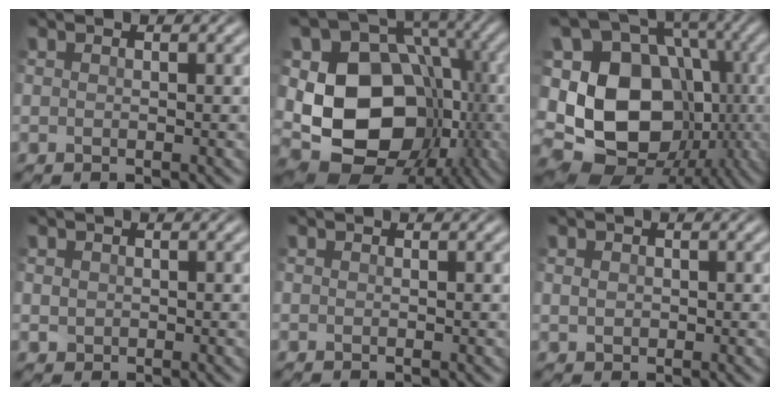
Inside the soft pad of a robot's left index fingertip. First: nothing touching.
{"total": 14.2, "force": [-2.0, 10.9, 8.9], "torque": [-0.156, -0.017, -0.034]}
{"total": 16.2, "force": [-2.6, 12.6, 9.8], "torque": [-0.189, -0.005, -0.035]}
{"total": 0.9, "force": [0.0, 0.9, 0.4], "torque": [-0.009, -0.005, 0.002]}
{"total": 0.0}
{"total": 1.2, "force": [0.0, 1.1, 0.6], "torque": [-0.012, -0.005, 0.004]}